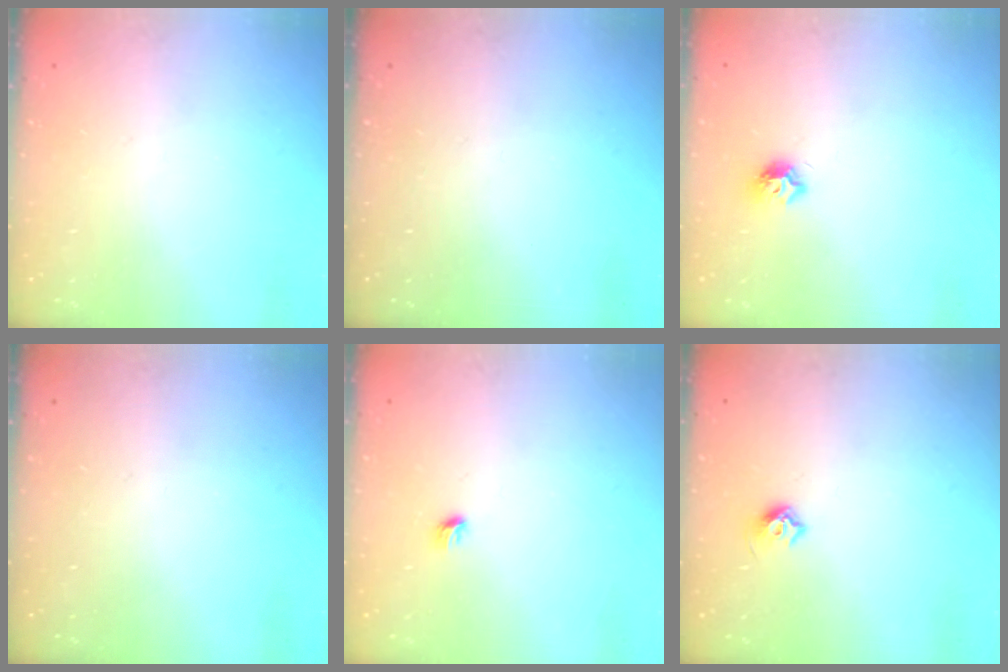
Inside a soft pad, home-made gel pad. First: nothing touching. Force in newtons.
{"total": 0.0}
{"total": 7.1, "press": 7.1, "slide": 0.8}
{"total": 0.0}
{"total": 3.7, "press": 3.6, "slide": 1.0}
{"total": 5.5, "press": 5.3, "slide": 1.2}